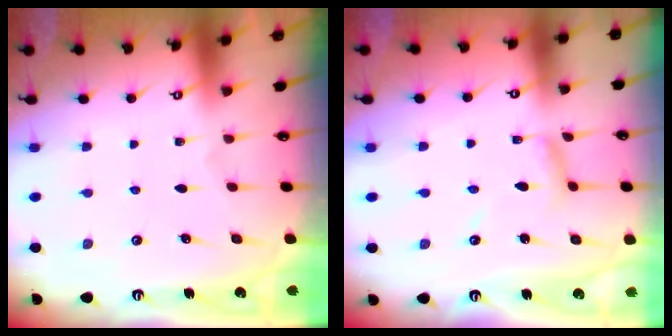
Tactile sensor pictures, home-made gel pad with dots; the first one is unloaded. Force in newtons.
{"total": 5.1, "press": 5.1, "slide": 0.5}